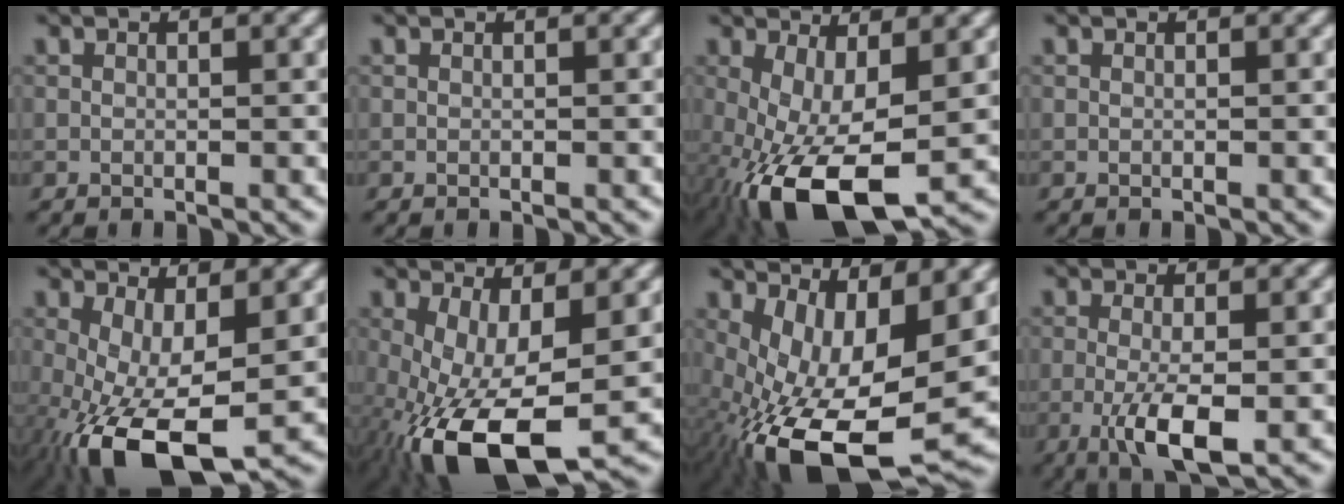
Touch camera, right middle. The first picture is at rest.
{"total": 0.0}
{"total": 10.6, "force": [-3.6, 4.4, 8.9], "torque": [-0.194, -0.025, -0.053]}
{"total": 0.0}
{"total": 10.6, "force": [-3.5, 4.5, 9.0], "torque": [-0.187, -0.024, -0.048]}
{"total": 11.8, "force": [-4.0, 4.9, 9.9], "torque": [-0.206, -0.033, -0.057]}
{"total": 14.1, "force": [-3.2, 6.3, 12.2], "torque": [-0.221, -0.025, -0.048]}
{"total": 4.6, "force": [-1.2, 1.2, 4.3], "torque": [-0.085, -0.009, -0.023]}